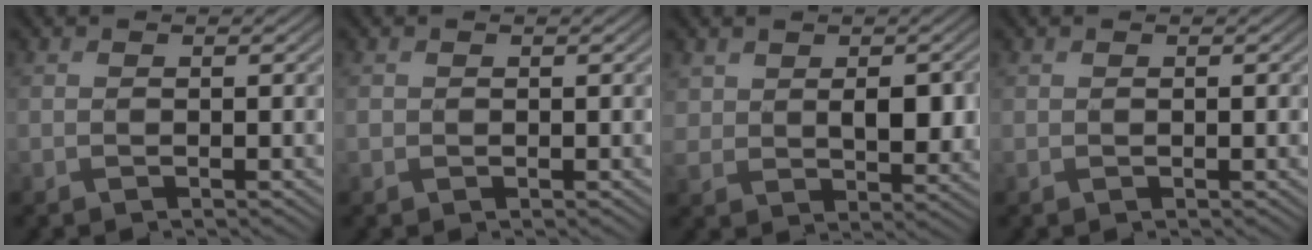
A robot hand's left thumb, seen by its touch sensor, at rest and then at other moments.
{"total": 0.7, "force": [0.1, 0.7, 0.1], "torque": [-0.005, -0.002, 0.002]}
{"total": 6.0, "force": [1.8, 4.2, 3.9], "torque": [-0.084, -0.016, 0.044]}
{"total": 0.6, "force": [0.3, 0.4, 0.3], "torque": [-0.004, -0.001, 0.009]}